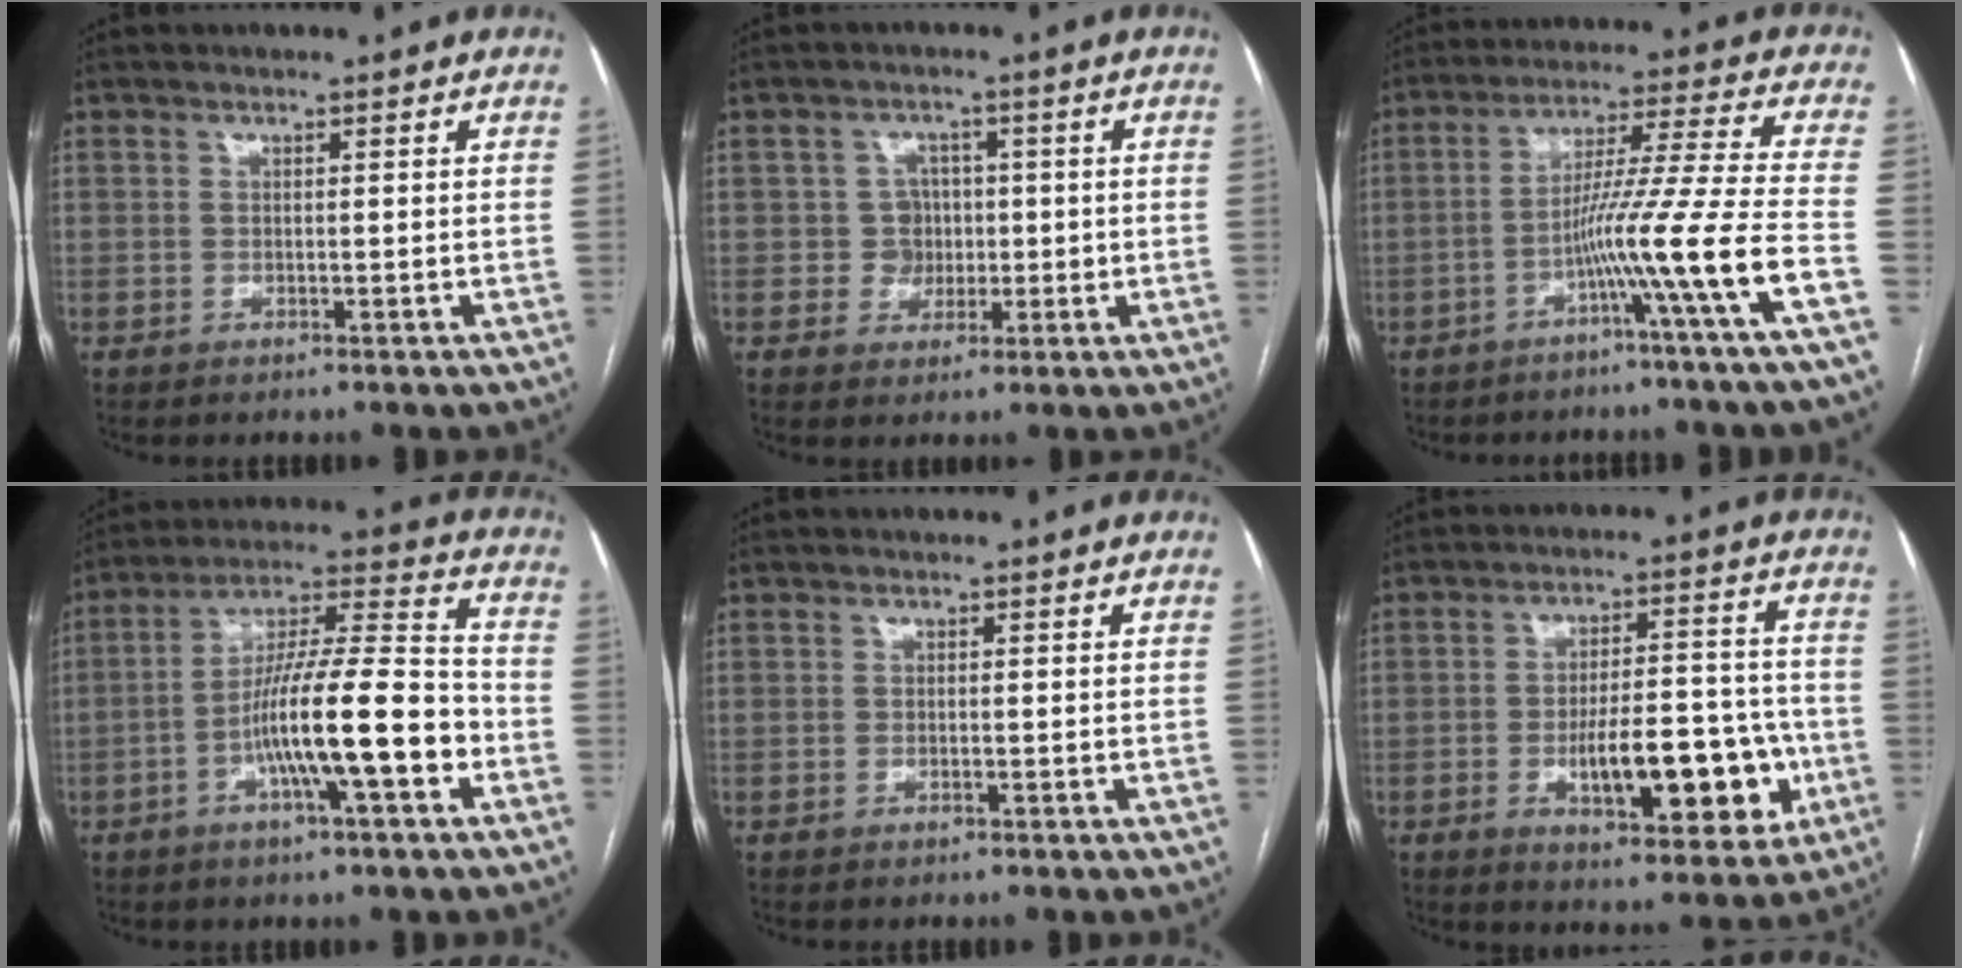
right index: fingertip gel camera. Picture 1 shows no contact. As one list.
[{"total": 4.0, "force": [0.1, 4.0, 0.6], "torque": [0.000, 0.014, 0.007]}, {"total": 12.4, "force": [-5.3, -3.3, 10.7], "torque": [-0.181, -0.001, -0.094]}, {"total": 15.5, "force": [-5.0, 1.3, 14.6], "torque": [-0.253, 0.009, -0.085]}, {"total": 0.0}, {"total": 14.1, "force": [-3.9, 5.0, 12.6], "torque": [-0.183, 0.015, -0.049]}]